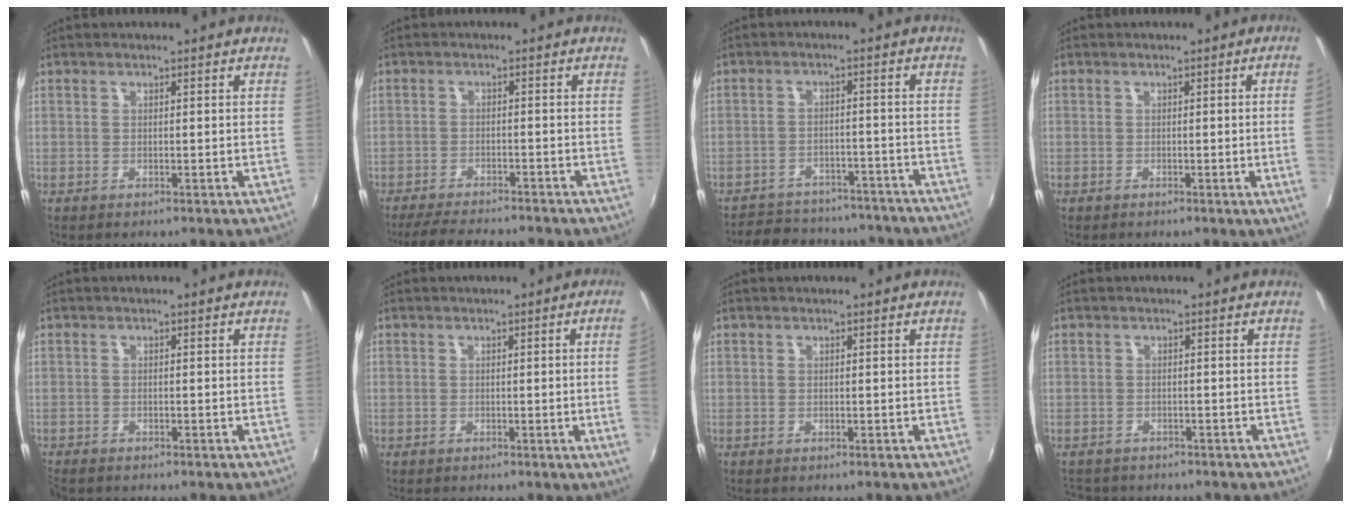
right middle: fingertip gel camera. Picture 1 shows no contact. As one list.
[{"total": 8.7, "force": [-7.8, 1.0, 3.5], "torque": [-0.089, -0.019, -0.125]}, {"total": 19.1, "force": [-16.5, 7.1, 6.6], "torque": [-0.142, 0.016, -0.205]}, {"total": 4.0, "force": [0.0, -2.1, 3.4], "torque": [-0.053, -0.011, 0.005]}, {"total": 1.7, "force": [-1.6, 0.6, 0.3], "torque": [-0.014, -0.008, -0.032]}, {"total": 4.4, "force": [0.1, -2.2, 3.8], "torque": [-0.059, -0.010, 0.005]}, {"total": 0.0}, {"total": 4.5, "force": [-3.9, 1.8, 1.1], "torque": [-0.032, -0.011, -0.061]}]